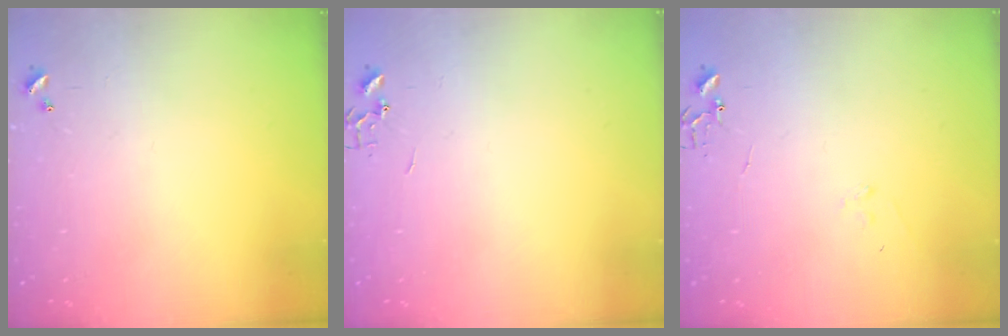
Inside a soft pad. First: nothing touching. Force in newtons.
{"total": 0.0}
{"total": 7.1, "press": 7.1, "slide": 0.7}